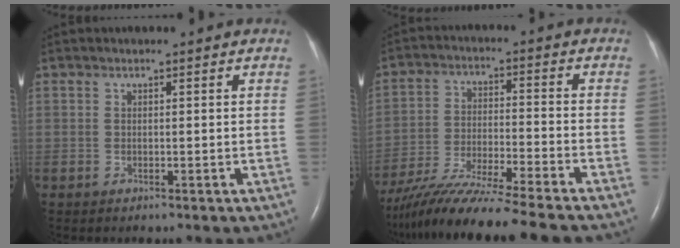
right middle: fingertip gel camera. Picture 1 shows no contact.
{"total": 17.4, "force": [-15.1, -1.3, 8.5], "torque": [-0.161, -0.041, -0.260]}